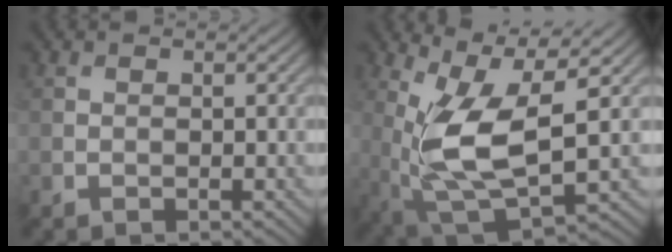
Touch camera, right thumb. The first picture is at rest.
{"total": 11.1, "force": [1.5, 4.2, 10.1], "torque": [-0.226, -0.008, 0.034]}